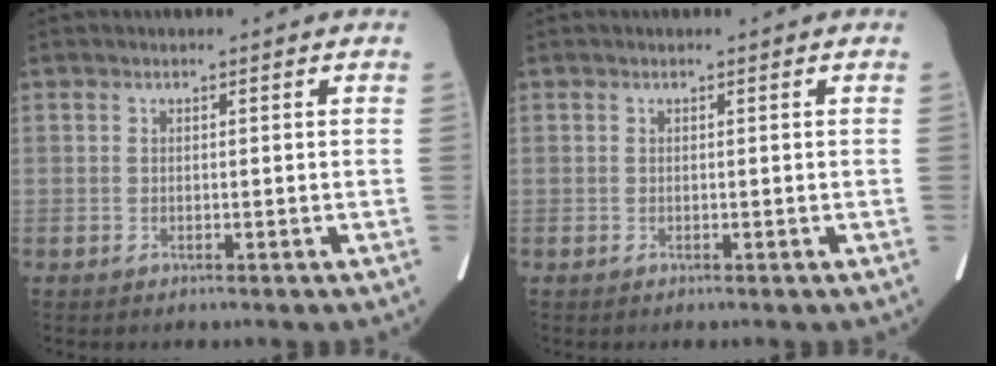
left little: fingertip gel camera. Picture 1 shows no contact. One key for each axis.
{"total": 0.0}